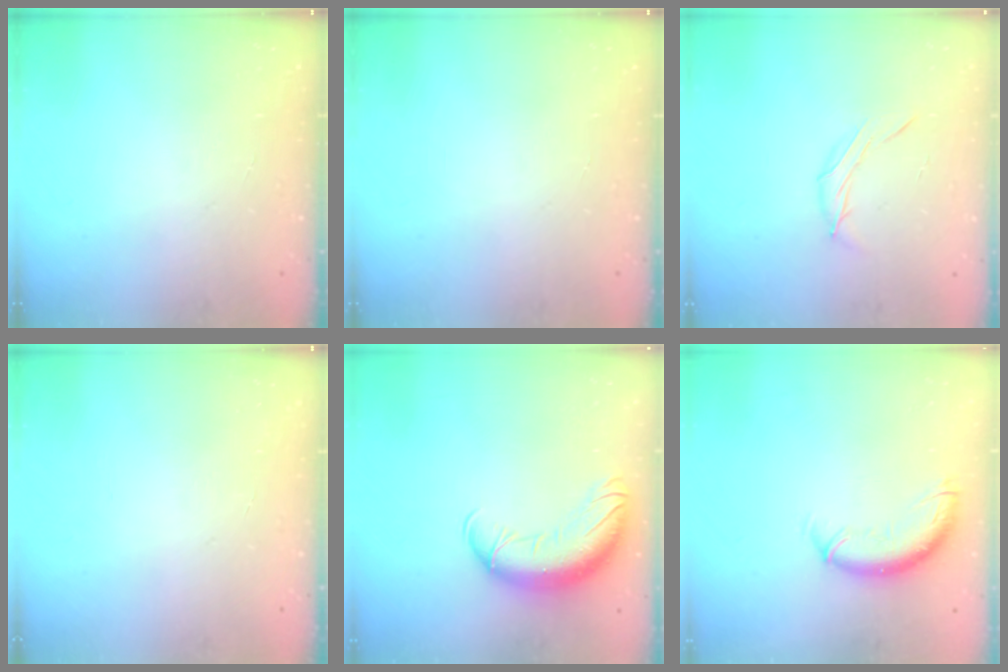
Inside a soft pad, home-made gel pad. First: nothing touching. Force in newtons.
{"total": 0.0}
{"total": 6.3, "press": 6.2, "slide": 1.0}
{"total": 0.0}
{"total": 14.8, "press": 14.3, "slide": 3.6}
{"total": 10.6, "press": 10.6, "slide": 1.0}